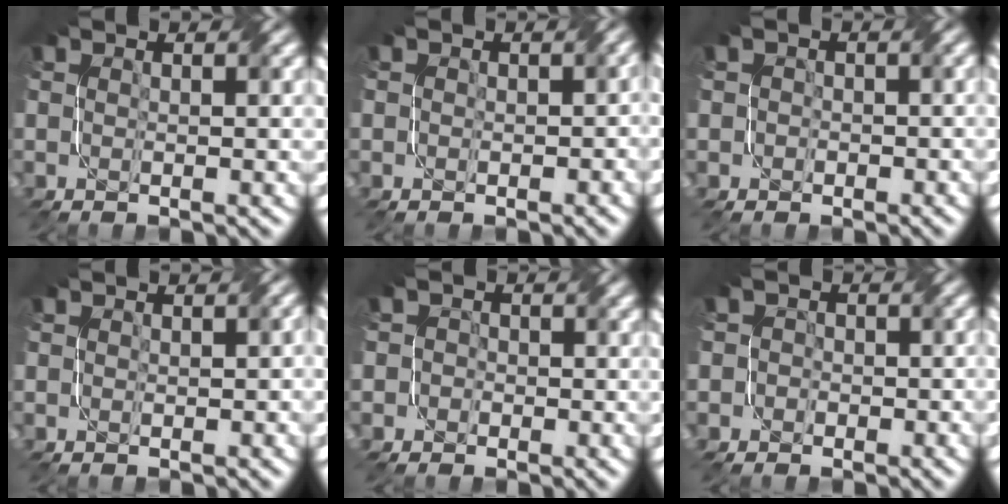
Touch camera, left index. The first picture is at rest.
{"total": 1.8, "force": [0.1, 1.6, 0.8], "torque": [-0.002, -0.005, -0.003]}
{"total": 1.4, "force": [0.0, 1.4, 0.3], "torque": [0.006, 0.000, -0.004]}
{"total": 0.7, "force": [0.2, 0.6, 0.4], "torque": [-0.006, -0.001, 0.003]}
{"total": 3.2, "force": [-0.2, 3.1, 0.6], "torque": [0.008, 0.016, -0.035]}
{"total": 3.2, "force": [-0.5, 3.1, 0.7], "torque": [0.008, 0.013, -0.036]}